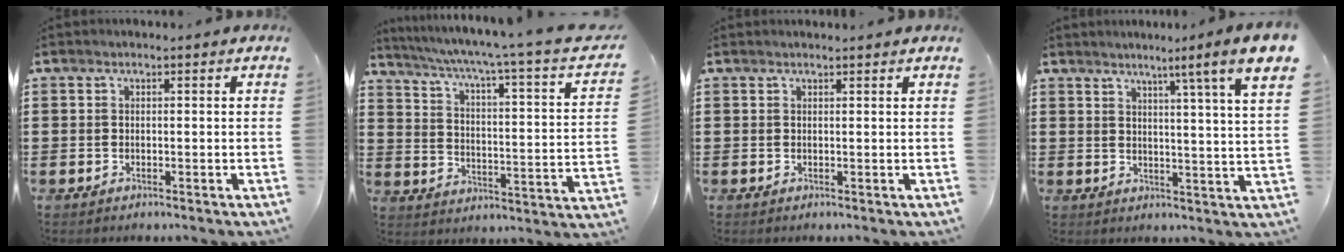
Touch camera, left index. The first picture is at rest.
{"total": 4.2, "force": [2.7, -0.7, 3.1], "torque": [-0.072, -0.040, 0.031]}
{"total": 0.5, "force": [0.5, 0.0, 0.1], "torque": [-0.004, 0.000, 0.011]}
{"total": 5.2, "force": [3.4, -1.8, 3.5], "torque": [-0.066, -0.037, 0.041]}